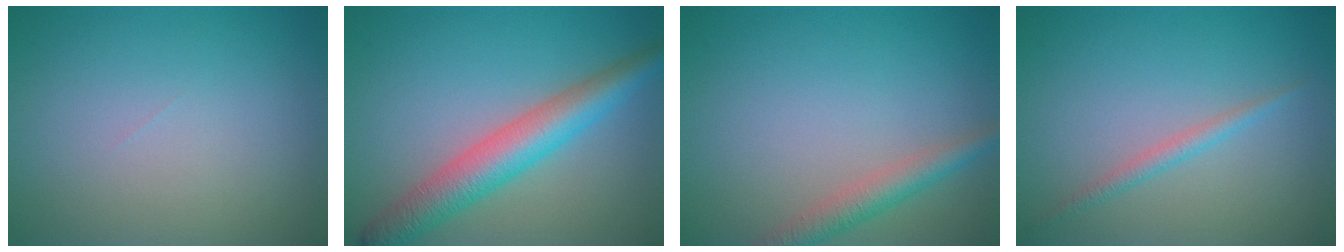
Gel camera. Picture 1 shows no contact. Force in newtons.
{"total": 5.8, "press": 5.8, "slide": 0.1}
{"total": 2.7, "press": 2.7, "slide": 0.1}
{"total": 1.4, "press": 1.4, "slide": 0.1}